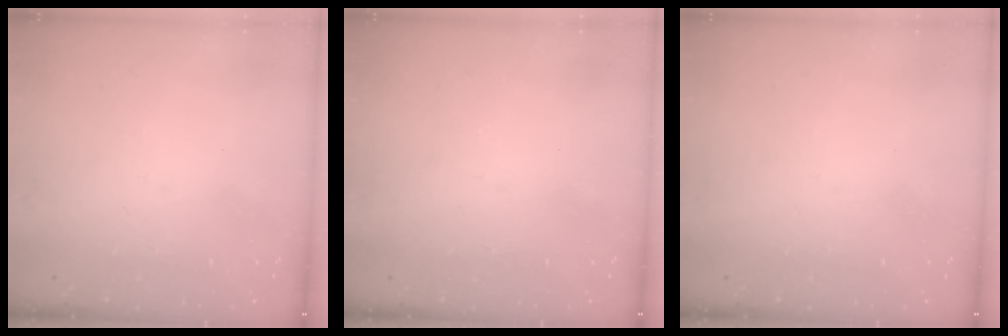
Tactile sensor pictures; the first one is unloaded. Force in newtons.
{"total": 1.3, "press": 1.0, "slide": 0.7}
{"total": 0.0}